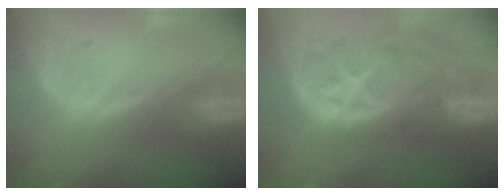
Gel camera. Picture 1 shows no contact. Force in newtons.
{"total": 11.0, "press": 9.8, "slide": 5.1}